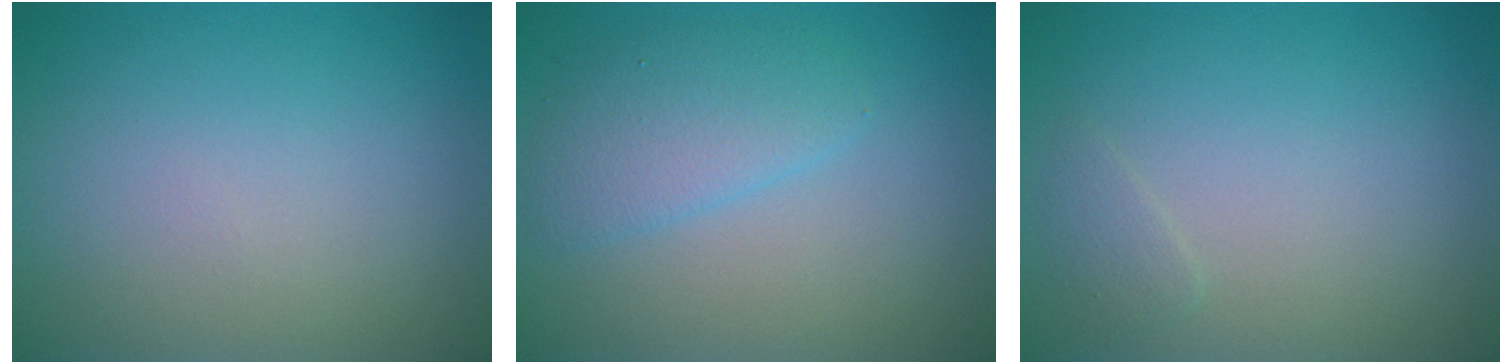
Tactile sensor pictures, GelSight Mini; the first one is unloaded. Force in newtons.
{"total": 3.0, "press": 3.0, "slide": 0.2}
{"total": 0.9, "press": 0.9, "slide": 0.0}